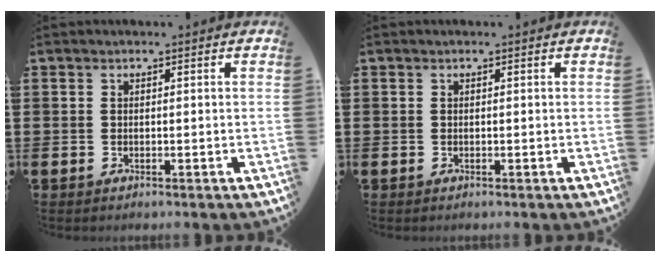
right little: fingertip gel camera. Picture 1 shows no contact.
{"total": 0.0}